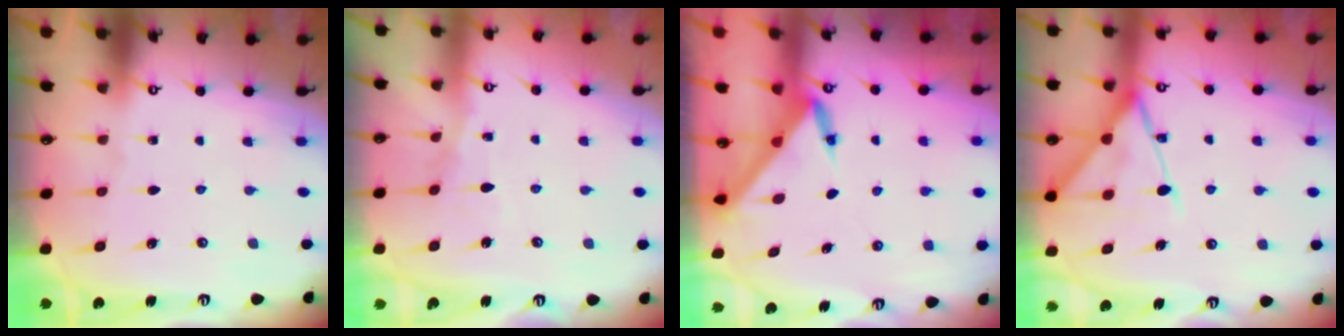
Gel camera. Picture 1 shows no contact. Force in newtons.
{"total": 5.2, "press": 5.1, "slide": 0.4}
{"total": 3.2, "press": 3.2, "slide": 0.2}
{"total": 14.8, "press": 14.7, "slide": 1.2}